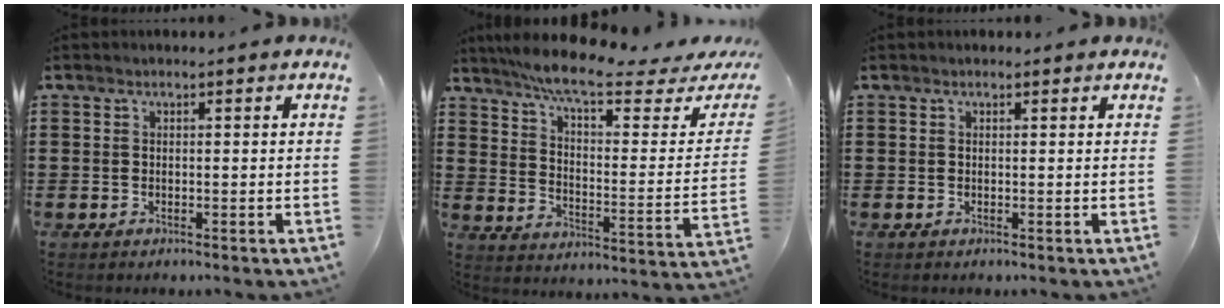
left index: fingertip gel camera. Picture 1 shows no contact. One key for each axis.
{"total": 8.7, "fx": 7.0, "fy": 0.5, "fz": 5.1, "tx": -0.119, "ty": -0.043, "tz": 0.116}
{"total": 0.5, "fx": 0.4, "fy": 0.3, "fz": 0.2, "tx": -0.004, "ty": 0.004, "tz": 0.007}